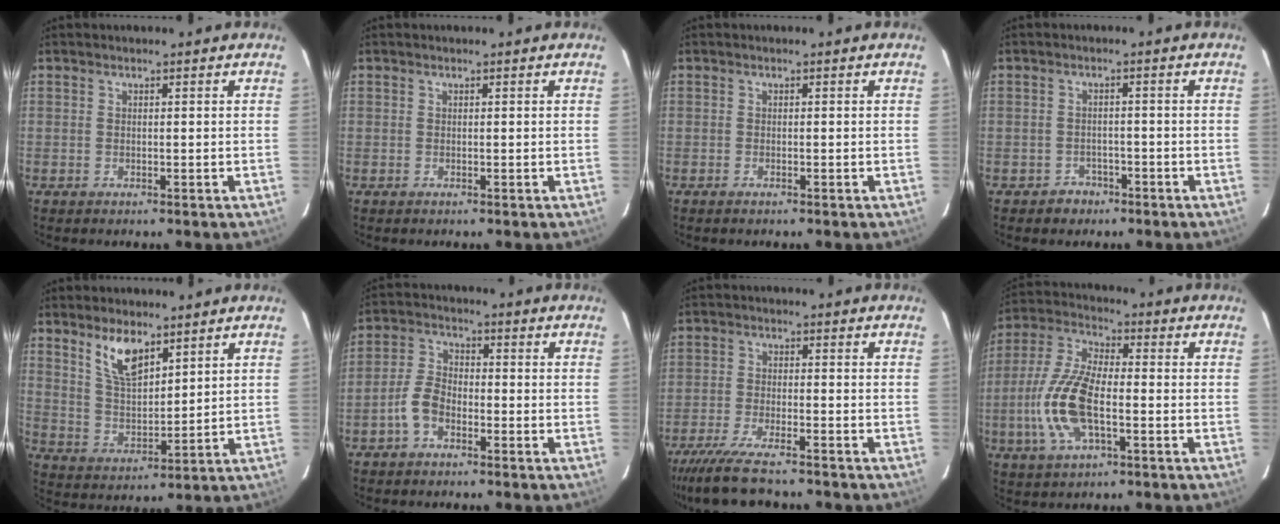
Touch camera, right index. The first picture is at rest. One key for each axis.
{"total": 0.0}
{"total": 0.5, "fx": -0.5, "fy": 0.1, "fz": 0.3, "tx": -0.005, "ty": -0.001, "tz": -0.010}
{"total": 3.4, "fx": -2.2, "fy": 2.6, "fz": 0.1, "tx": -0.011, "ty": 0.012, "tz": -0.029}
{"total": 8.4, "fx": 5.4, "fy": 3.4, "fz": 5.4, "tx": -0.098, "ty": 0.003, "tz": 0.113}
{"total": 5.4, "fx": -2.9, "fy": 3.0, "fz": 3.4, "tx": -0.077, "ty": 0.015, "tz": -0.057}
{"total": 11.9, "fx": -10.2, "fy": 2.0, "fz": 5.8, "tx": -0.139, "ty": -0.033, "tz": -0.176}
{"total": 13.7, "fx": -3.5, "fy": 5.5, "fz": 12.0, "tx": -0.266, "ty": 0.001, "tz": -0.072}